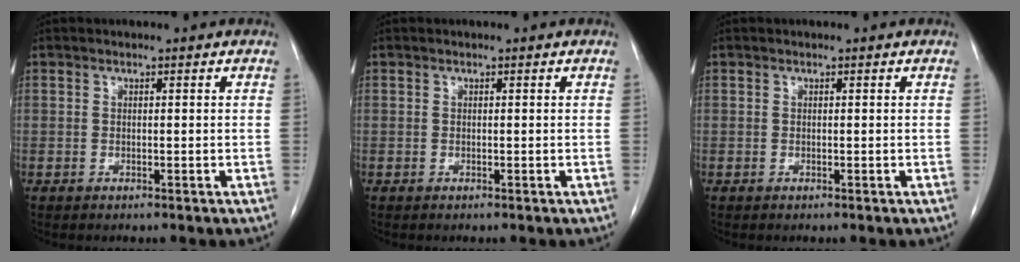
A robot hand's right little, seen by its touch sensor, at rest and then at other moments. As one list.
[{"total": 0.0}, {"total": 0.0}]